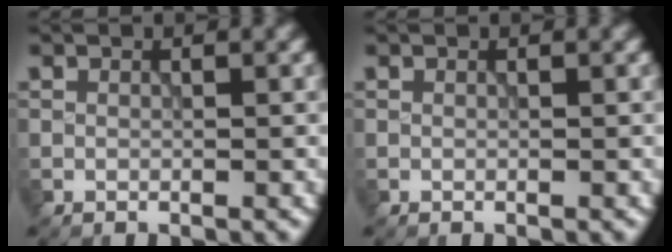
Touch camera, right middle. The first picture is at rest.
{"total": 0.0}